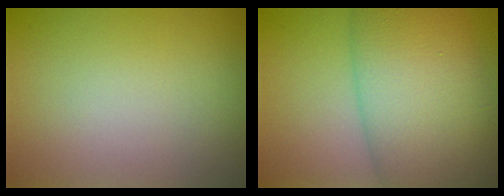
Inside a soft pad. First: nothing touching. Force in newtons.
{"total": 12.1, "press": 12.1, "slide": 0.5}